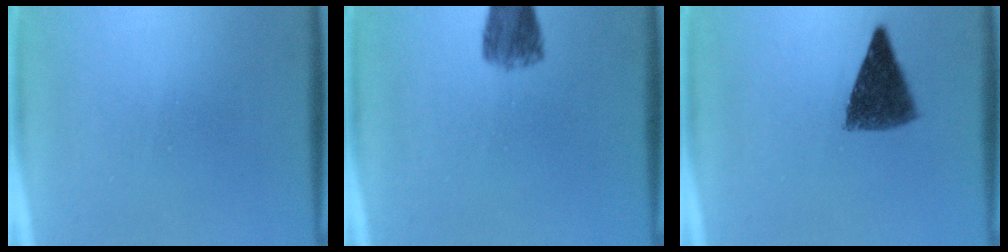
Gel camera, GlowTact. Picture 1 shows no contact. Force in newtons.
{"total": 5.3}
{"total": 6.4}